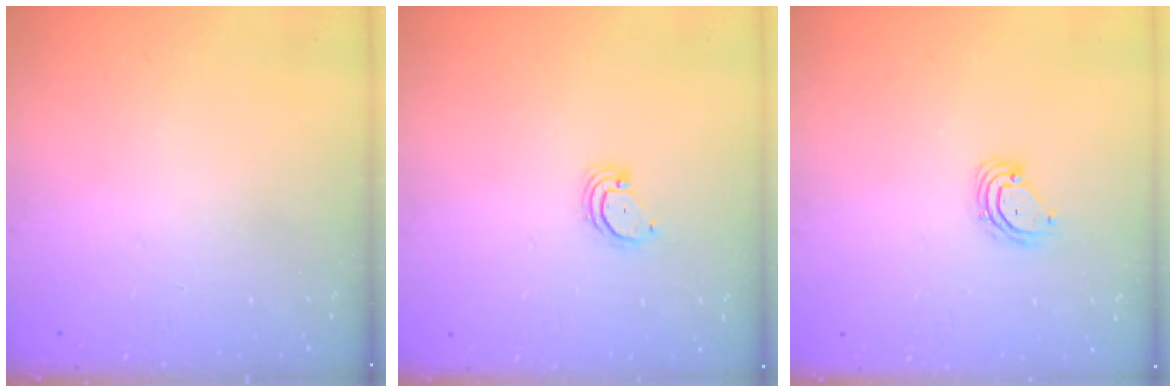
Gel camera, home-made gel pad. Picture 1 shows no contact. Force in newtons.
{"total": 2.2, "press": 2.2, "slide": 0.3}
{"total": 4.7, "press": 4.7, "slide": 0.6}